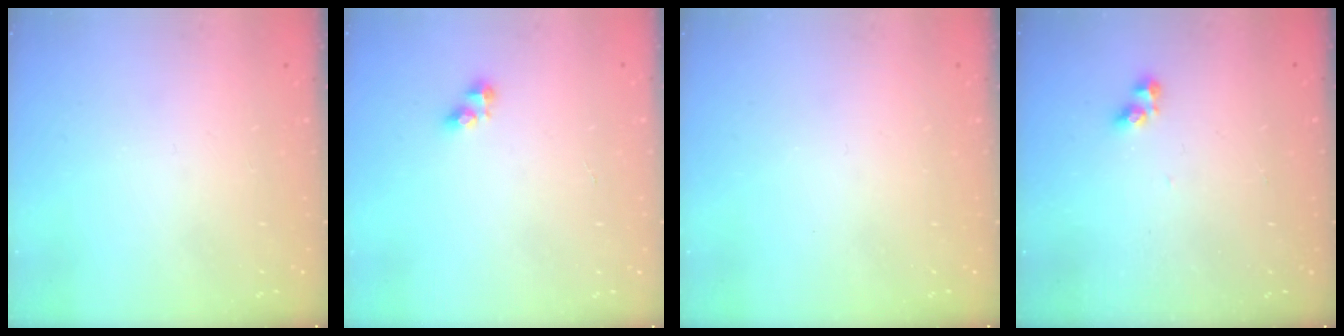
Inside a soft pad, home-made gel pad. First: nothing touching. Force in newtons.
{"total": 5.0, "press": 5.0, "slide": 0.5}
{"total": 0.0}
{"total": 4.4, "press": 4.4, "slide": 0.4}